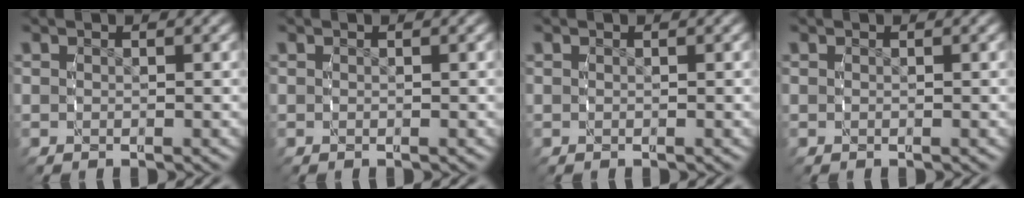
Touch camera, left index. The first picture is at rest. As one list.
[{"total": 0.0}, {"total": 0.0}, {"total": 0.0}]